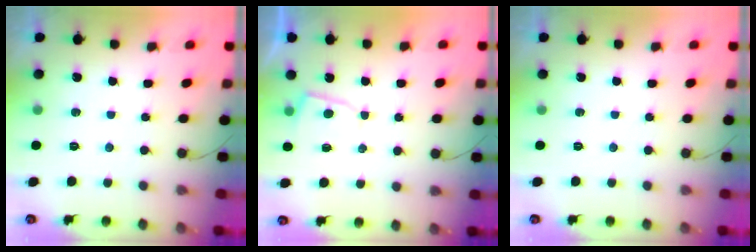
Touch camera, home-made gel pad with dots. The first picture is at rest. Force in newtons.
{"total": 3.8, "press": 3.8, "slide": 0.4}
{"total": 0.0}